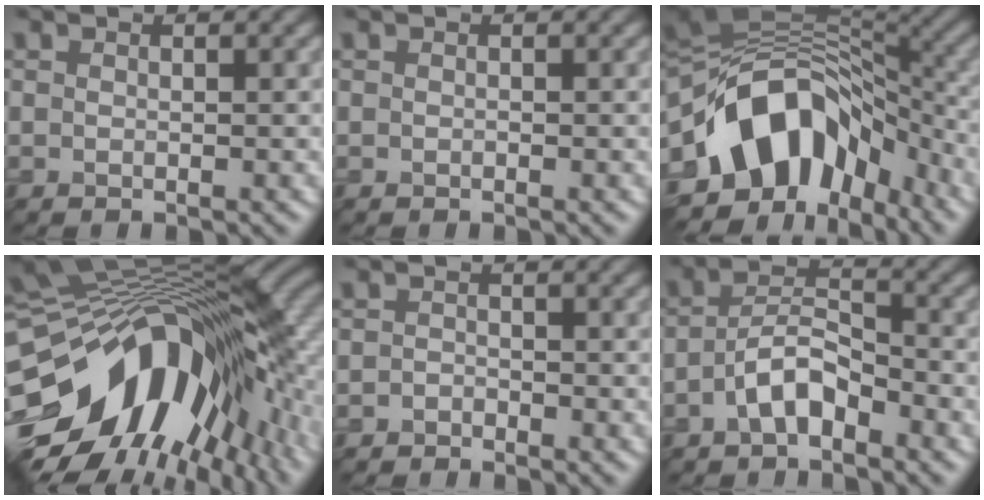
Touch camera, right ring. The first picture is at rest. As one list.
[{"total": 0.7, "force": [-0.3, -0.5, -0.4], "torque": [-0.006, -0.004, 0.006]}, {"total": 12.7, "force": [-4.3, 8.4, 8.5], "torque": [-0.157, 0.017, -0.064]}, {"total": 16.6, "force": [-5.2, 9.5, 12.5], "torque": [-0.239, -0.019, -0.066]}, {"total": 1.8, "force": [-1.3, -0.6, -0.9], "torque": [-0.005, 0.001, -0.010]}, {"total": 3.2, "force": [-2.6, 0.6, 1.7], "torque": [-0.052, 0.017, -0.036]}]